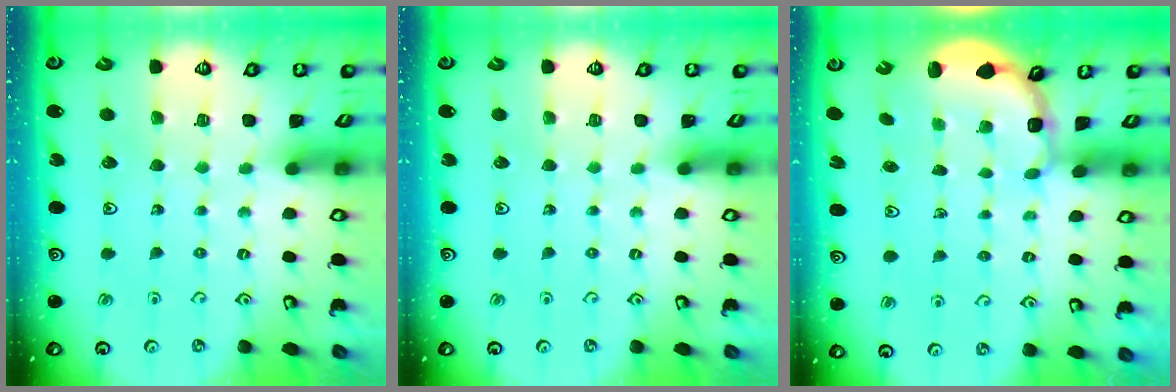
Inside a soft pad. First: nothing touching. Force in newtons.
{"total": 0.0}
{"total": 2.7, "press": 2.4, "slide": 1.4}